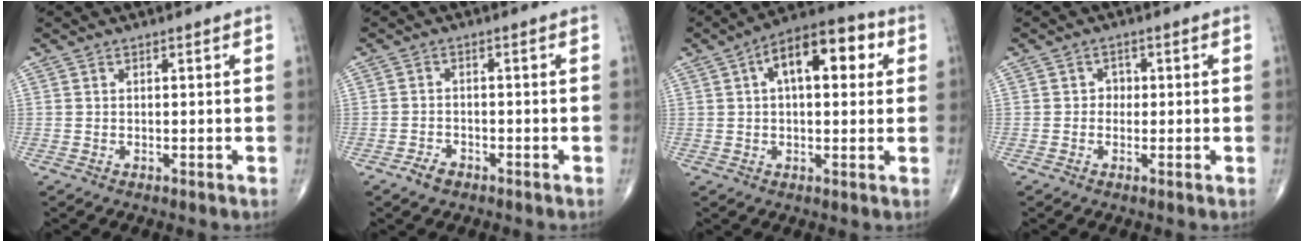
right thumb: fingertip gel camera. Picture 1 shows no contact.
{"total": 2.6, "force": [-1.8, 1.5, 1.1], "torque": [-0.022, 0.009, -0.030]}
{"total": 13.5, "force": [3.8, 6.6, 11.2], "torque": [-0.149, 0.028, 0.049]}
{"total": 1.8, "force": [-0.1, 1.7, 0.8], "torque": [0.003, 0.006, -0.008]}